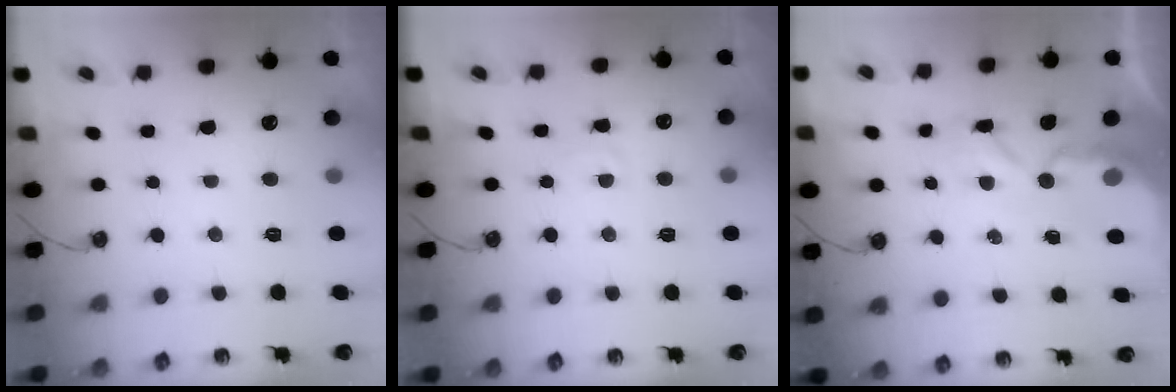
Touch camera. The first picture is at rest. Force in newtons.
{"total": 5.1, "press": 5.1, "slide": 0.7}
{"total": 5.4, "press": 5.4, "slide": 0.4}